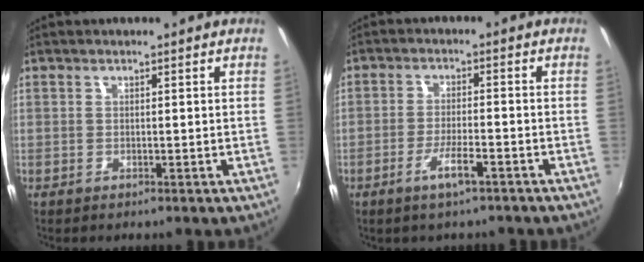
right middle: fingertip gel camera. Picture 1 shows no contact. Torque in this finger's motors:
{"motor_torque": [1.07, -1.07, 0.13, 0.07]}